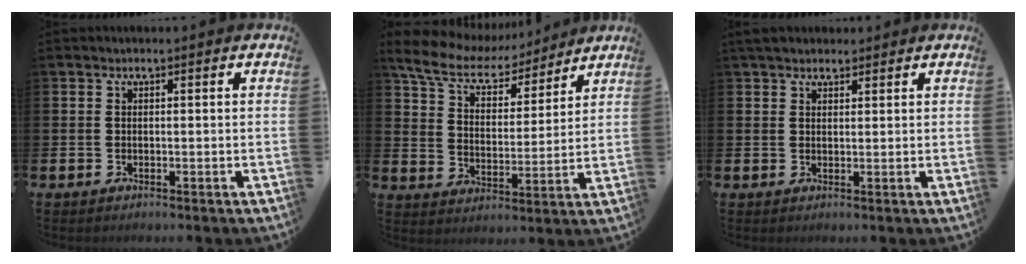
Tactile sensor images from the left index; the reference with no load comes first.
{"total": 7.7, "force": [6.7, 2.8, 2.4], "torque": [-0.087, -0.037, 0.118]}
{"total": 3.0, "force": [2.6, 1.2, 0.8], "torque": [-0.012, -0.003, 0.048]}